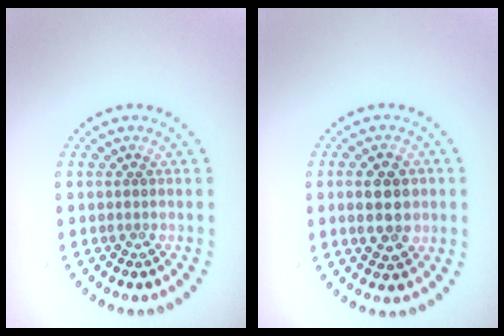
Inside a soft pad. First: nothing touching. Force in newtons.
{"total": 4.6, "press": 4.6, "slide": 0.1}